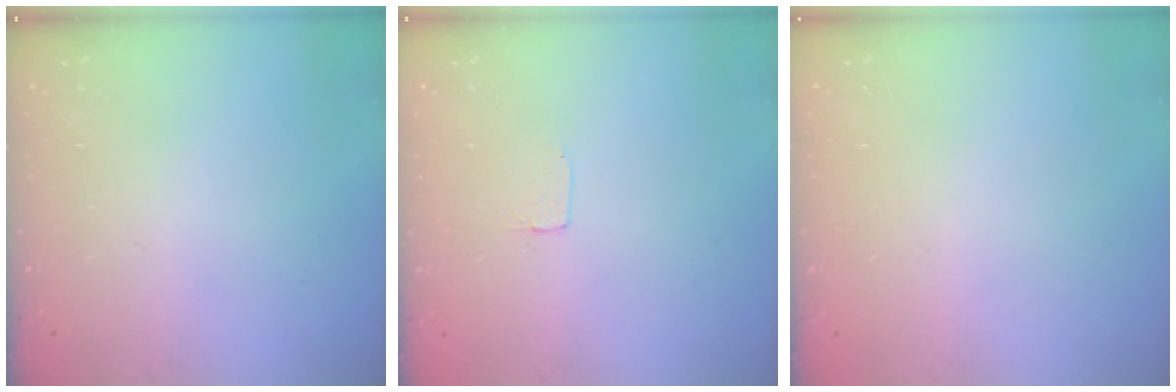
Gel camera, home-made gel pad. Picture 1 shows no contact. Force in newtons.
{"total": 2.0, "press": 2.0, "slide": 0.0}
{"total": 0.0}